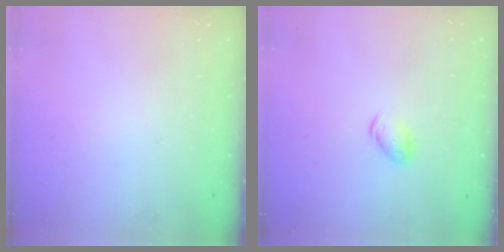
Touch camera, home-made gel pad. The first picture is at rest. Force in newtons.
{"total": 5.6, "press": 5.5, "slide": 0.9}